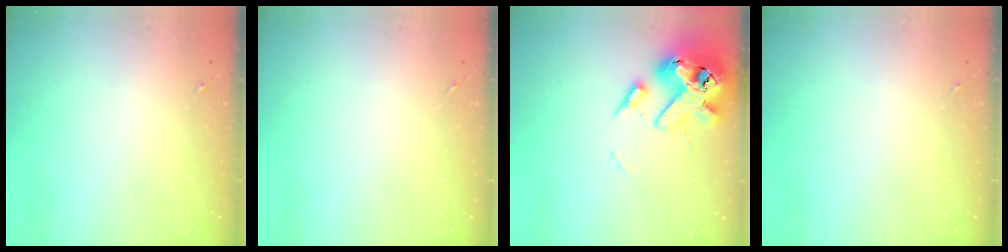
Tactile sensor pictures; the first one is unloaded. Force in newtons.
{"total": 0.0}
{"total": 18.6, "press": 18.4, "slide": 2.8}
{"total": 0.0}